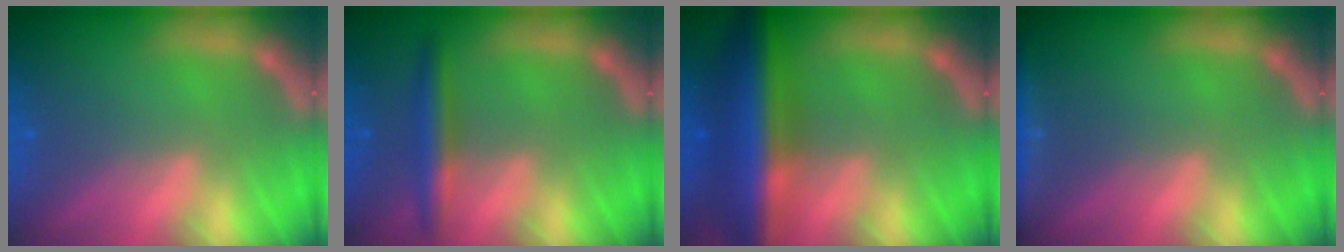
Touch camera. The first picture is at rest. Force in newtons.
{"total": 3.5}
{"total": 10.0}
{"total": 3.0}